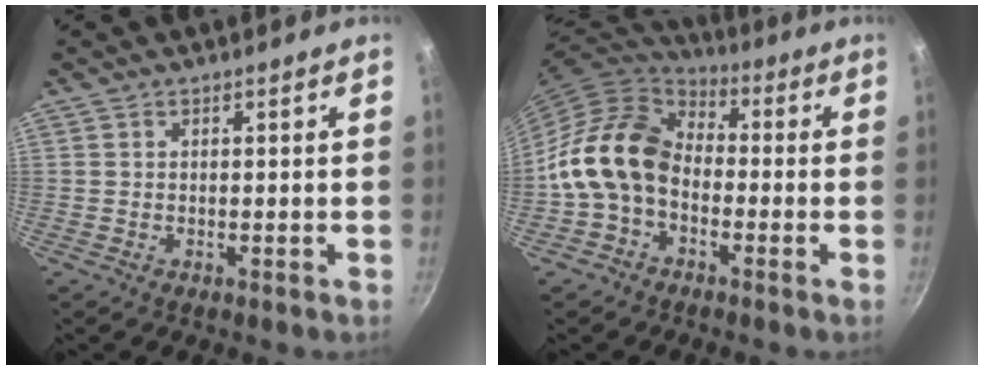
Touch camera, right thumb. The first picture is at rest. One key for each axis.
{"total": 14.2, "fx": -2.7, "fy": 10.5, "fz": 9.2, "tx": -0.137, "ty": 0.042, "tz": -0.074}